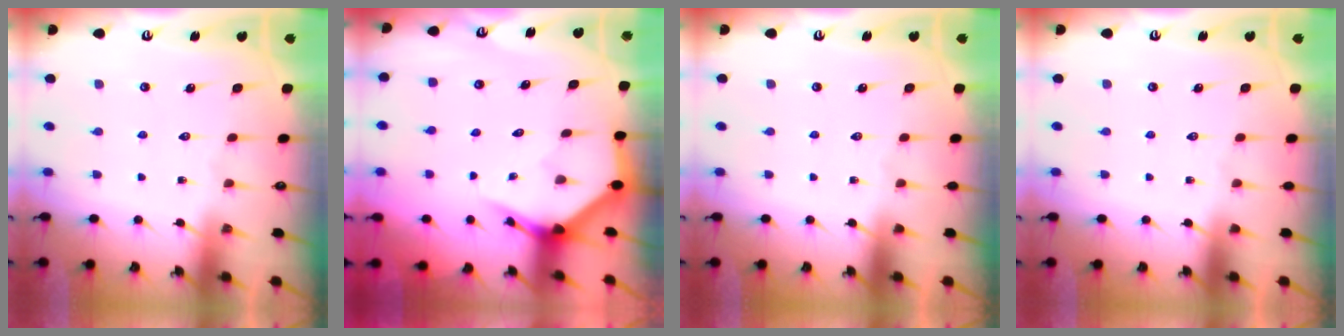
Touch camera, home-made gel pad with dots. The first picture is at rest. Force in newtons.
{"total": 3.8, "press": 3.8, "slide": 0.2}
{"total": 0.0}
{"total": 0.0}